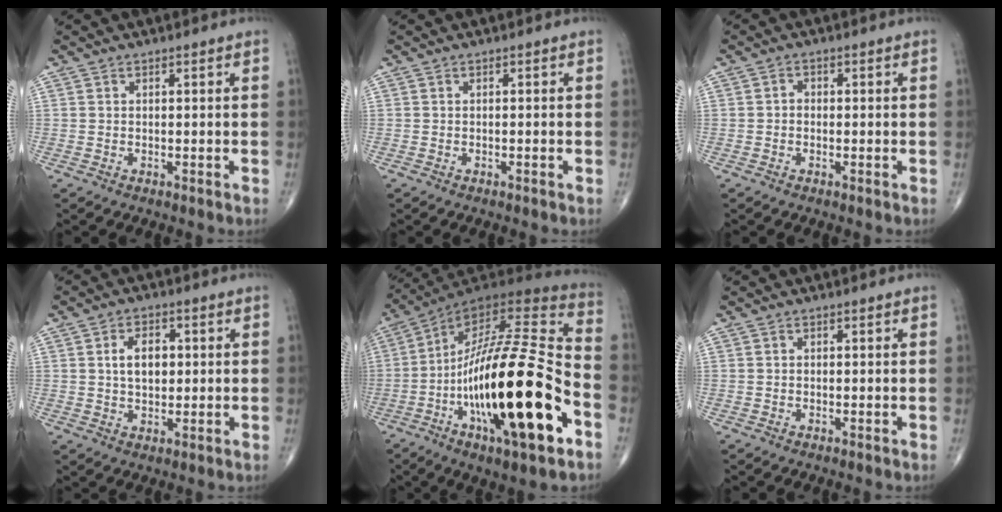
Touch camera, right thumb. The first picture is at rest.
{"total": 0.0}
{"total": 1.3, "force": [-0.3, 1.0, 0.7], "torque": [-0.002, 0.007, -0.009]}
{"total": 6.2, "force": [1.0, 3.9, 4.7], "torque": [-0.061, 0.003, 0.014]}
{"total": 31.4, "force": [-9.9, 8.5, 28.6], "torque": [-0.494, 0.024, -0.159]}
{"total": 0.0}